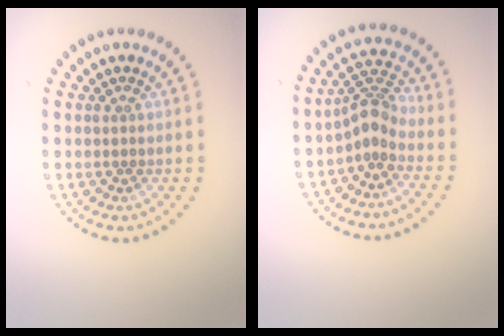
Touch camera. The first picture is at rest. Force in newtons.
{"total": 2.7, "press": 1.9, "slide": 1.9}